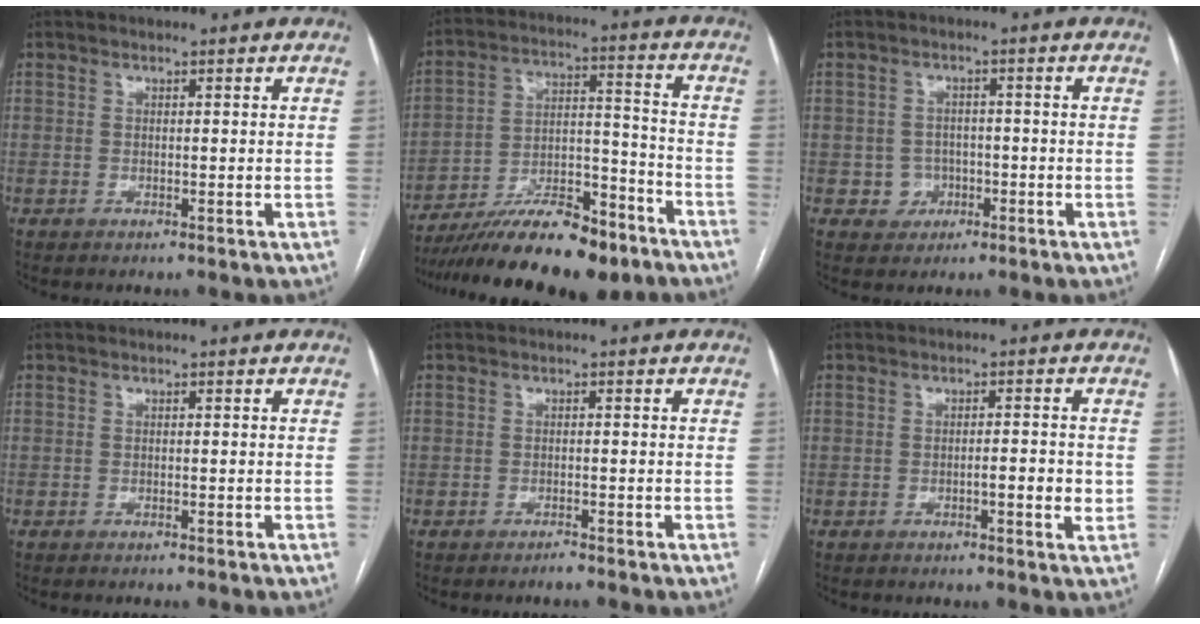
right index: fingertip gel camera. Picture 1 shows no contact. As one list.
[{"total": 18.5, "force": [-14.6, 4.4, 10.5], "torque": [-0.160, 0.015, -0.245]}, {"total": 3.3, "force": [-1.1, 3.1, 0.4], "torque": [0.005, 0.011, -0.012]}, {"total": 1.0, "force": [-0.9, 0.1, 0.4], "torque": [-0.009, -0.002, -0.011]}, {"total": 1.2, "force": [-1.1, 0.0, 0.5], "torque": [-0.010, -0.001, -0.018]}, {"total": 3.6, "force": [-0.9, 0.6, 3.5], "torque": [-0.053, 0.001, -0.012]}]